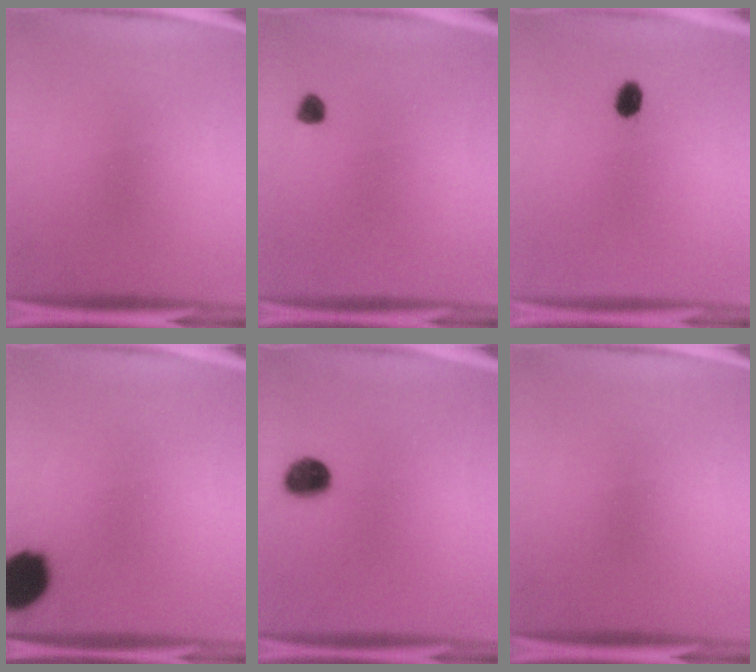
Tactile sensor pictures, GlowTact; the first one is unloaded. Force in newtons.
{"total": 1.8}
{"total": 2.7}
{"total": 11.9}
{"total": 6.3}
{"total": 0.0}